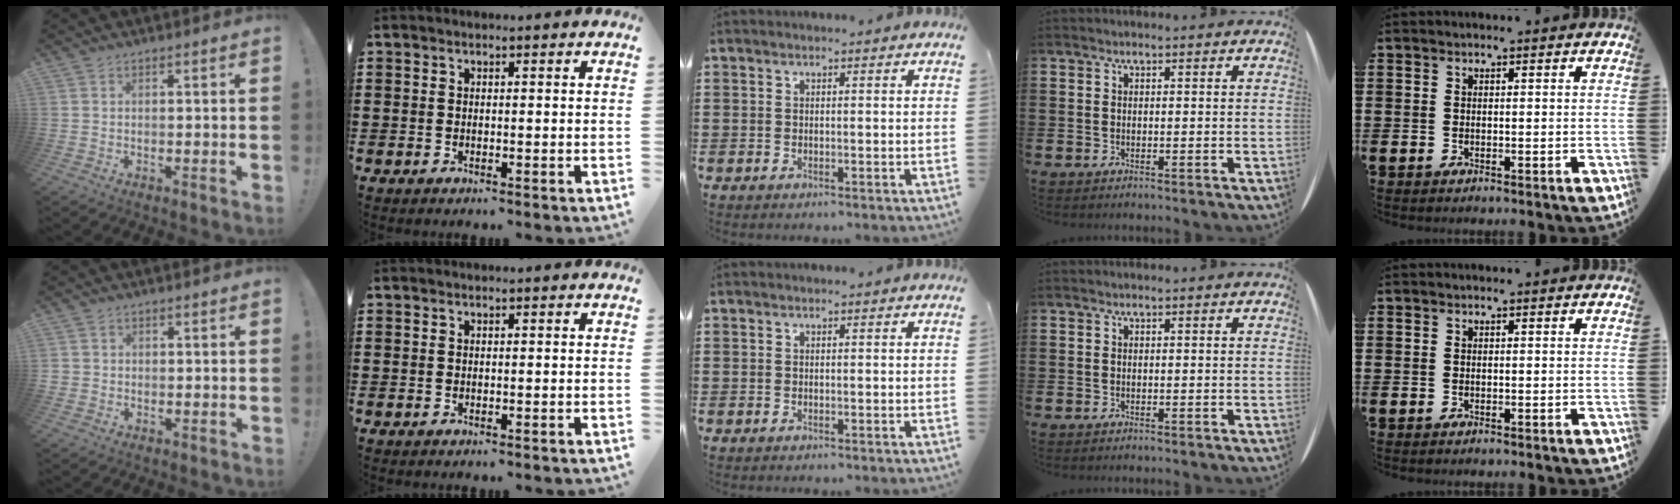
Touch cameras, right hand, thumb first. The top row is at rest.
{"thumb": {"total": 1.4, "force": [-0.1, 1.4, 0.2], "torque": [-0.008, 0.006, 0.000]}}